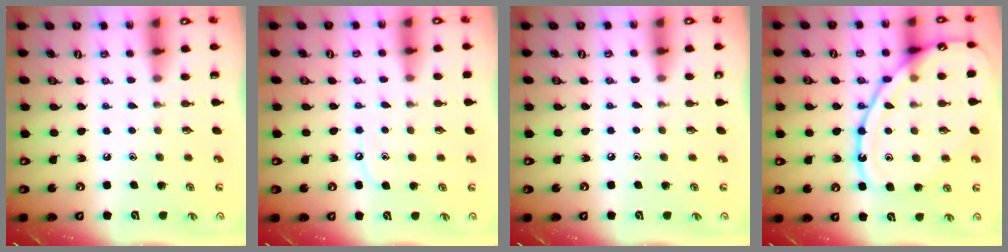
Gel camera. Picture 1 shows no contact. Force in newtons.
{"total": 5.5, "press": 5.5, "slide": 0.5}
{"total": 3.2, "press": 3.2, "slide": 0.5}
{"total": 16.7, "press": 16.7, "slide": 1.3}